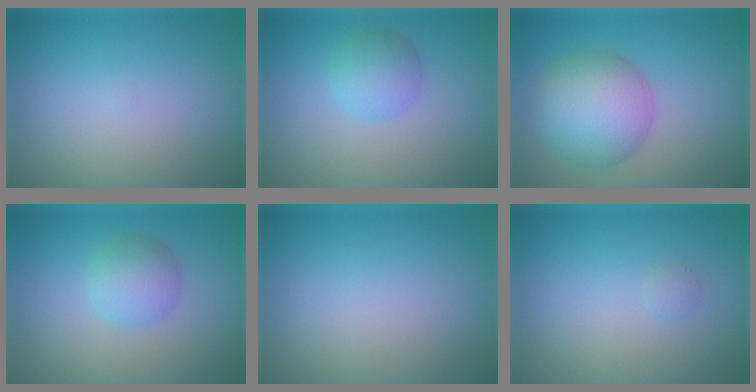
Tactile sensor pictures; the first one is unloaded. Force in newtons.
{"total": 2.9, "press": 2.9, "slide": 0.0}
{"total": 7.5, "press": 7.5, "slide": 0.0}
{"total": 3.1, "press": 3.1, "slide": 0.0}
{"total": 0.0}
{"total": 0.6, "press": 0.6, "slide": 0.1}